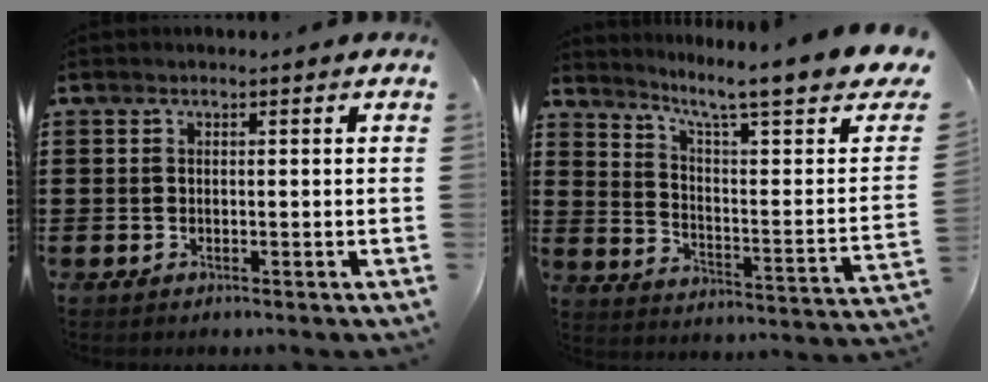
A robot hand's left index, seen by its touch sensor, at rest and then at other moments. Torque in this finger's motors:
{"motor_torque": [0.19, 0.47, 0.45, 0.12]}